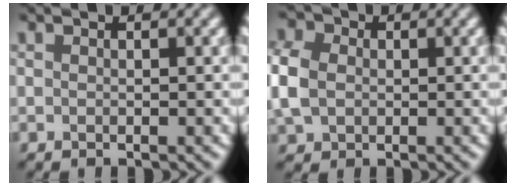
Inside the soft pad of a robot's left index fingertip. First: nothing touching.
{"total": 5.2, "force": [-0.5, 4.3, 2.9], "torque": [-0.117, 0.013, 0.011]}